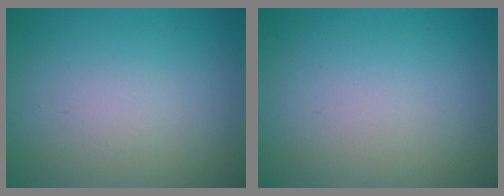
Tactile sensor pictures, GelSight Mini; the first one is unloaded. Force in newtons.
{"total": 0.0}